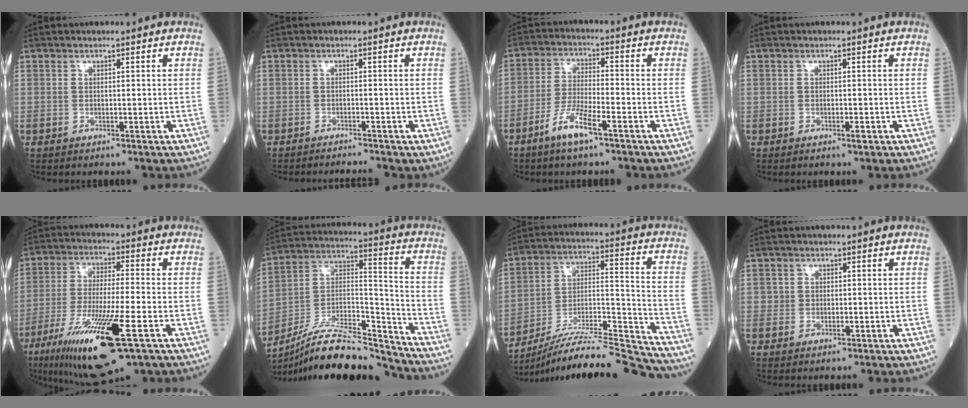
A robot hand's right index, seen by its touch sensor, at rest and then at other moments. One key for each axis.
{"total": 2.1, "fx": -2.0, "fy": -0.4, "fz": 0.3, "tx": -0.006, "ty": -0.009, "tz": -0.030}
{"total": 6.7, "fx": -4.2, "fy": 0.8, "fz": 5.2, "tx": -0.111, "ty": -0.005, "tz": -0.083}
{"total": 0.7, "fx": -0.4, "fy": 0.1, "fz": 0.6, "tx": -0.008, "ty": 0.000, "tz": -0.006}
{"total": 17.9, "fx": -8.7, "fy": 2.0, "fz": 15.5, "tx": -0.293, "ty": -0.043, "tz": -0.149}
{"total": 19.0, "fx": -17.4, "fy": 2.1, "fz": 7.3, "tx": -0.141, "ty": 0.028, "tz": -0.306}
{"total": 22.5, "fx": -21.2, "fy": -0.1, "fz": 7.6, "tx": -0.127, "ty": 0.000, "tz": -0.341}
{"total": 1.3, "fx": -0.1, "fy": 1.2, "fz": 0.6, "tx": -0.008, "ty": 0.000, "tz": -0.002}